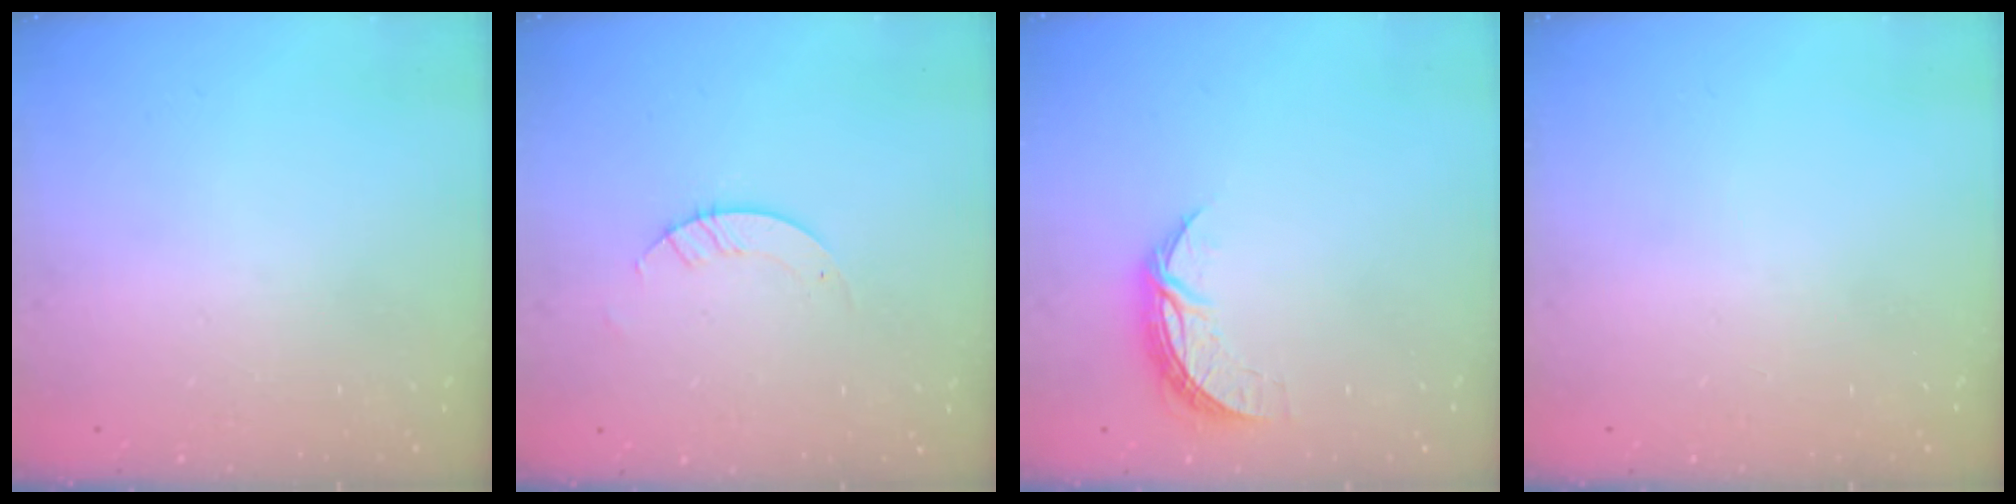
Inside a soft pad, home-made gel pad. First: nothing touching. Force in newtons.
{"total": 2.8, "press": 2.8, "slide": 0.2}
{"total": 6.8, "press": 6.8, "slide": 0.5}
{"total": 0.0}